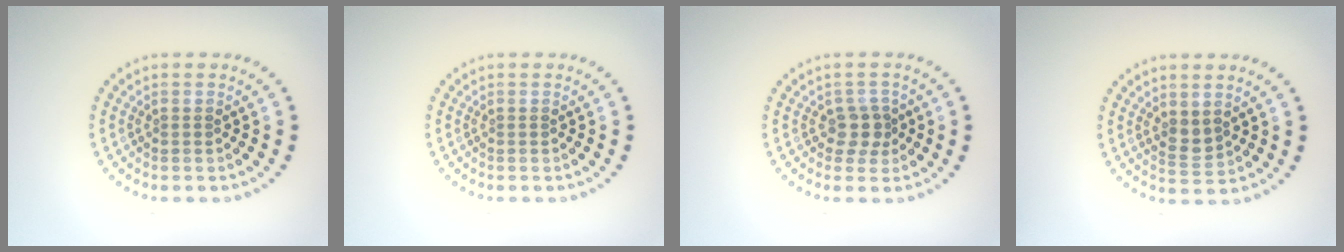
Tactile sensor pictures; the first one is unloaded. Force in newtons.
{"total": 0.0}
{"total": 1.9, "press": 1.6, "slide": 1.1}
{"total": 1.7, "press": 1.6, "slide": 0.7}